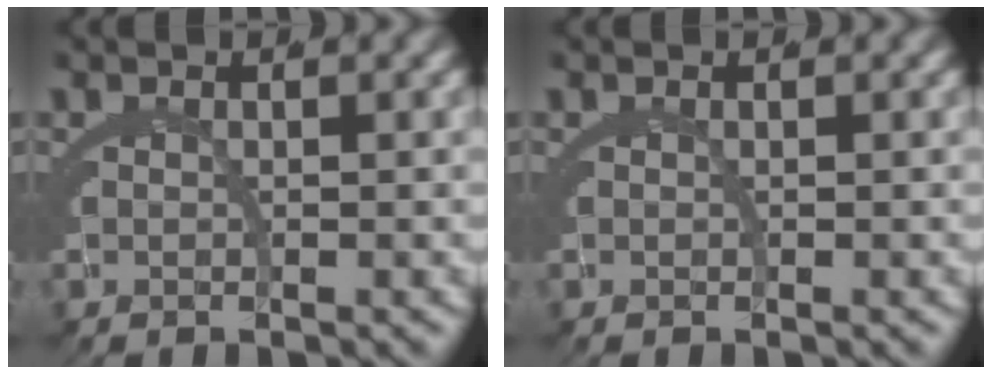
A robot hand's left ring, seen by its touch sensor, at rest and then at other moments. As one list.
[{"total": 0.0}]